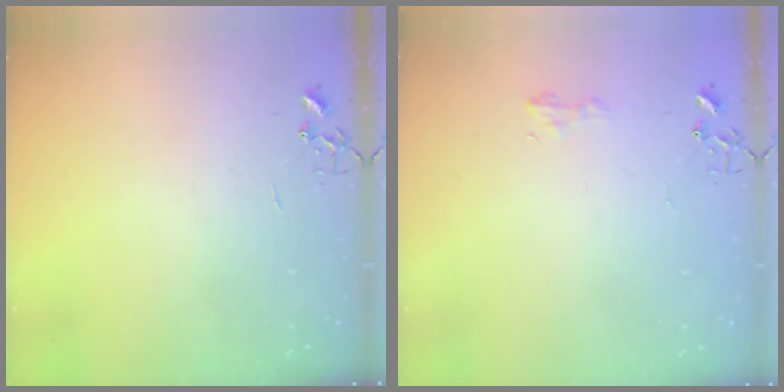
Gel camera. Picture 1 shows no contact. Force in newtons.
{"total": 5.6, "press": 5.6, "slide": 0.6}